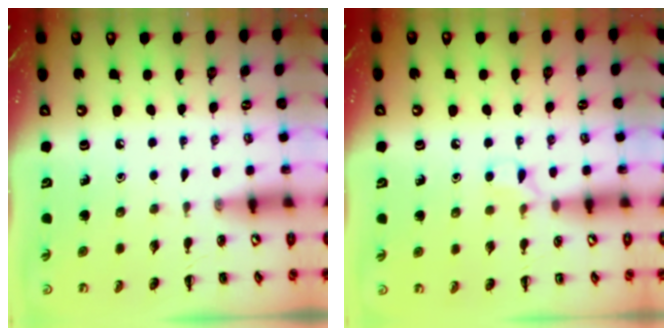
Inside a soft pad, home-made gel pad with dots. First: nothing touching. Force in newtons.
{"total": 5.0, "press": 4.7, "slide": 1.4}